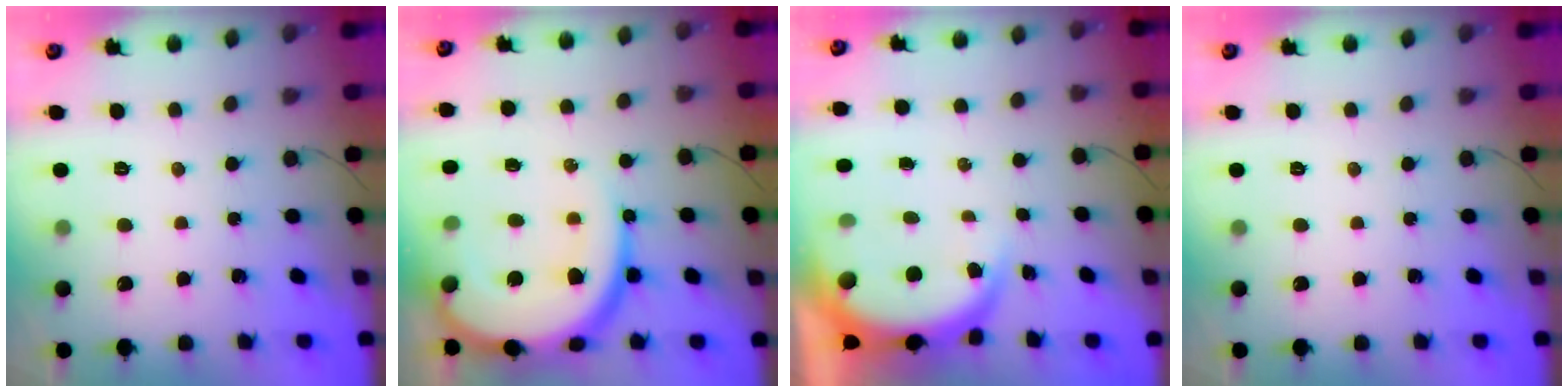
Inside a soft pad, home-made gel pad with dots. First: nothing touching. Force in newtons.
{"total": 19.1, "press": 19.0, "slide": 1.7}
{"total": 5.2, "press": 5.1, "slide": 0.9}
{"total": 0.0}